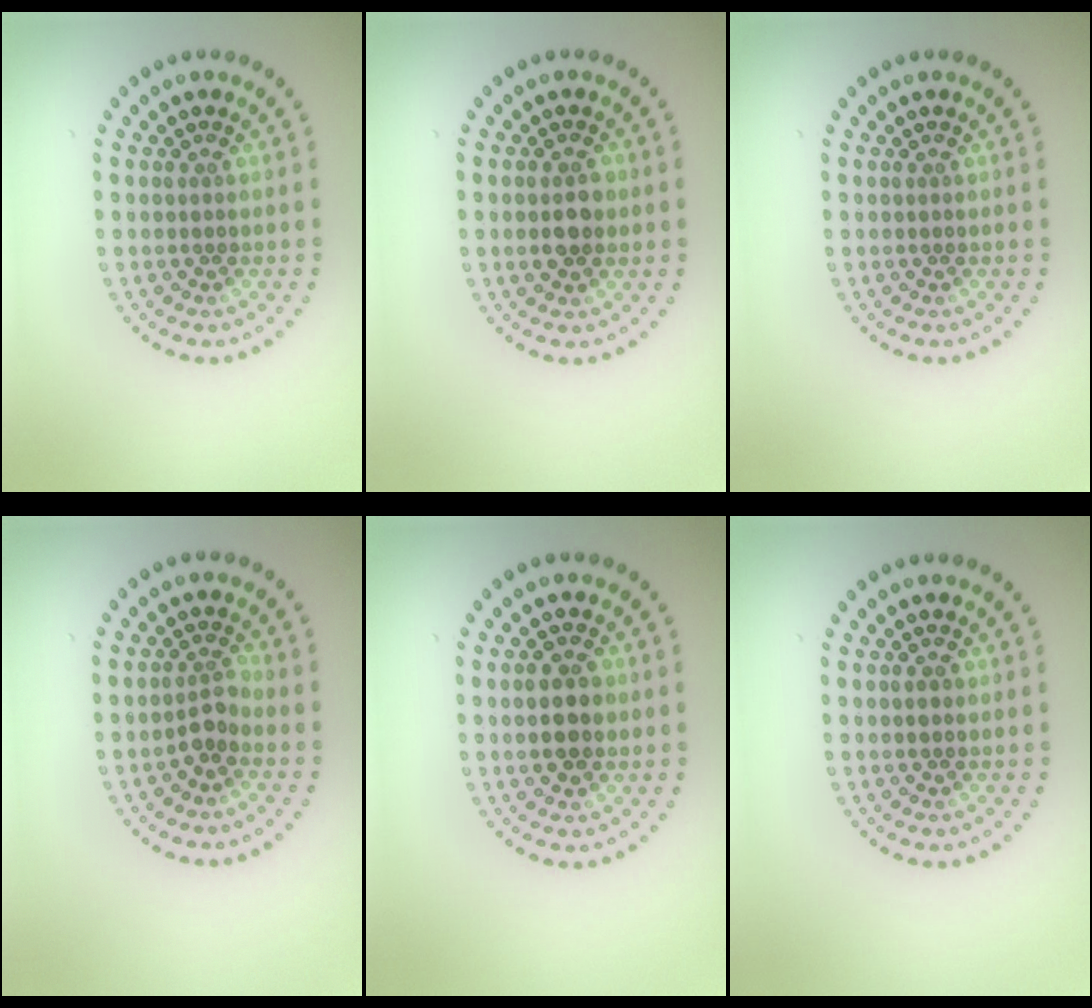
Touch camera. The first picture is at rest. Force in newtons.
{"total": 2.2, "press": 2.2, "slide": 0.2}
{"total": 0.0}
{"total": 1.9, "press": 1.4, "slide": 1.3}
{"total": 3.3, "press": 3.3, "slide": 0.1}
{"total": 0.9, "press": 0.9, "slide": 0.0}